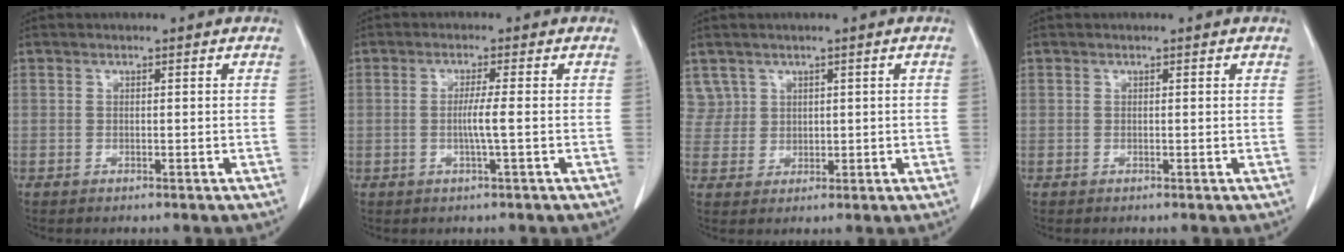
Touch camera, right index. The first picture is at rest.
{"total": 3.0, "force": [-0.5, -0.8, 2.9], "torque": [-0.051, -0.002, -0.012]}
{"total": 3.2, "force": [1.9, 2.6, -0.4], "torque": [0.017, 0.007, 0.035]}
{"total": 0.0}